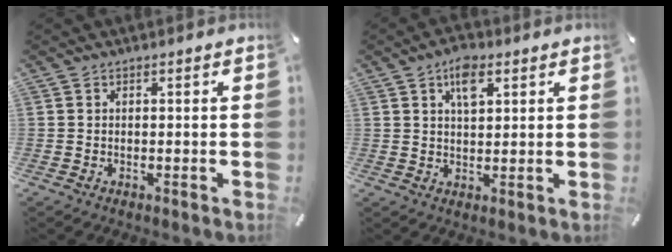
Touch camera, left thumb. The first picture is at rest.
{"total": 6.4, "force": [3.2, 3.3, 4.4], "torque": [-0.065, -0.006, 0.052]}